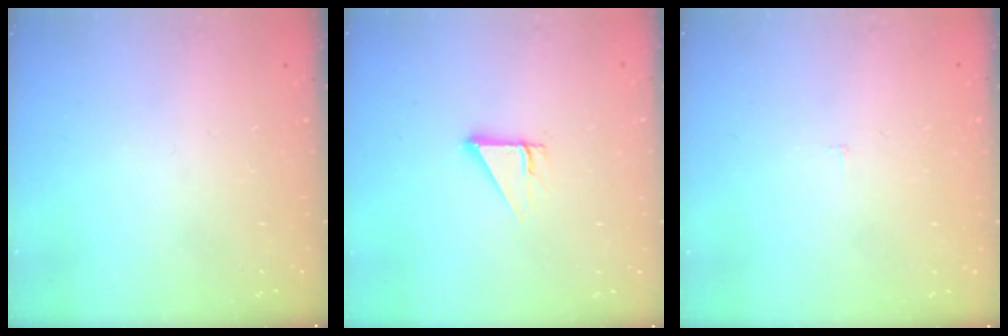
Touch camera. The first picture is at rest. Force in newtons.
{"total": 2.7, "press": 2.7, "slide": 0.1}
{"total": 1.8, "press": 1.8, "slide": 0.1}